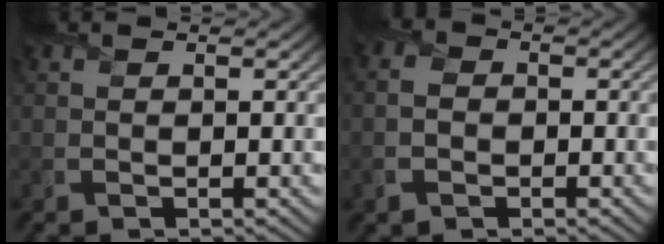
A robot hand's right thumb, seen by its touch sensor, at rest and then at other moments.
{"total": 2.9, "force": [-1.1, 2.1, 1.6], "torque": [-0.037, 0.000, -0.027]}